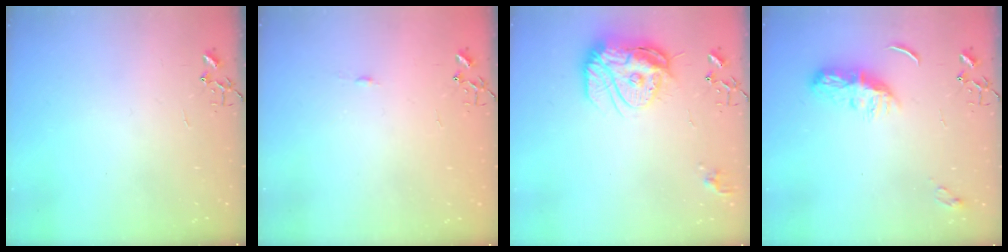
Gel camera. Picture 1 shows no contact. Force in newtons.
{"total": 3.3, "press": 3.3, "slide": 0.4}
{"total": 17.0, "press": 16.9, "slide": 1.4}
{"total": 8.2, "press": 8.2, "slide": 0.4}